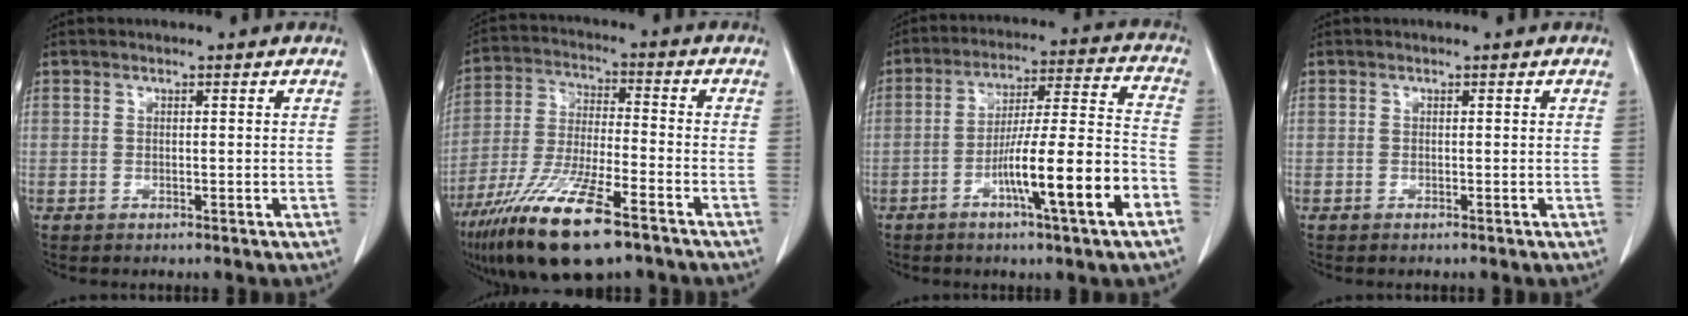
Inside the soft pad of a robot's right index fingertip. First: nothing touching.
{"total": 16.4, "force": [-10.5, 2.8, 12.3], "torque": [-0.257, -0.039, -0.192]}
{"total": 15.2, "force": [-6.4, 0.1, 13.8], "torque": [-0.230, 0.002, -0.100]}
{"total": 0.0}